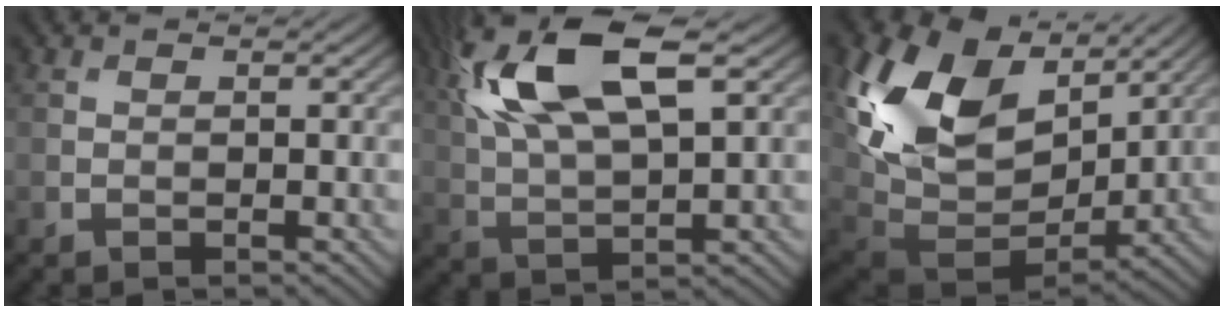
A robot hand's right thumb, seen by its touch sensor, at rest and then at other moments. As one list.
[{"total": 15.5, "force": [6.7, 6.0, 12.6], "torque": [-0.274, 0.021, 0.114]}, {"total": 17.9, "force": [6.4, 11.7, 11.9], "torque": [-0.268, 0.001, 0.145]}]